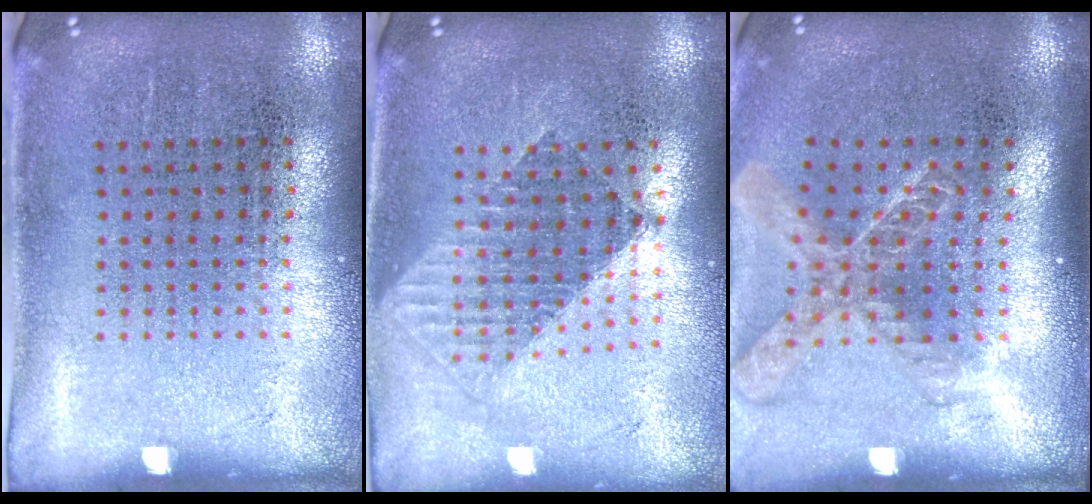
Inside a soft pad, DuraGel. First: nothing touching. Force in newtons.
{"total": 1.6, "press": 1.3, "slide": 0.9}
{"total": 1.9, "press": 1.5, "slide": 1.3}